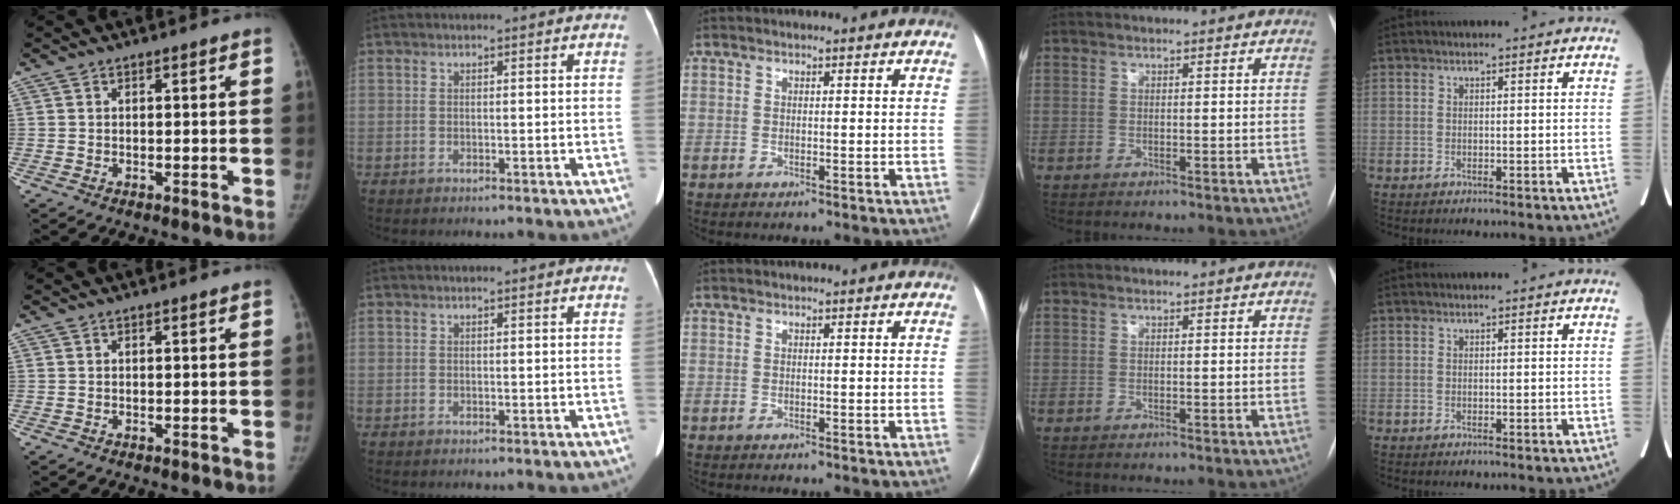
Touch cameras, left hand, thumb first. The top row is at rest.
{}